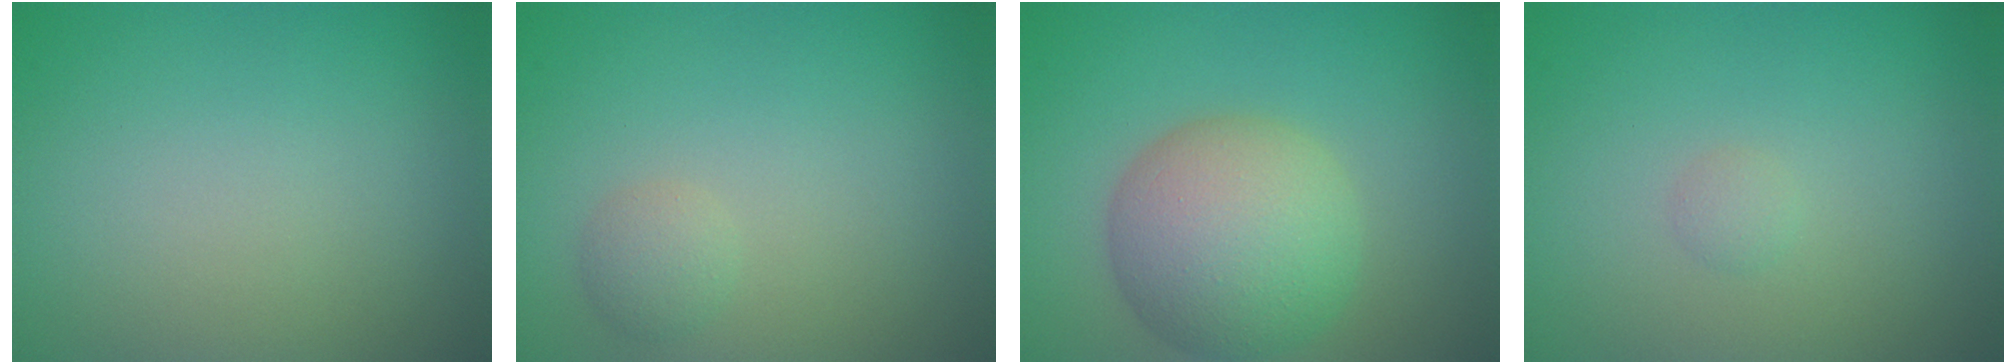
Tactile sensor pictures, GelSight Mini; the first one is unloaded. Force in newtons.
{"total": 1.3, "press": 1.3, "slide": 0.1}
{"total": 7.5, "press": 7.5, "slide": 0.1}
{"total": 0.7, "press": 0.7, "slide": 0.0}